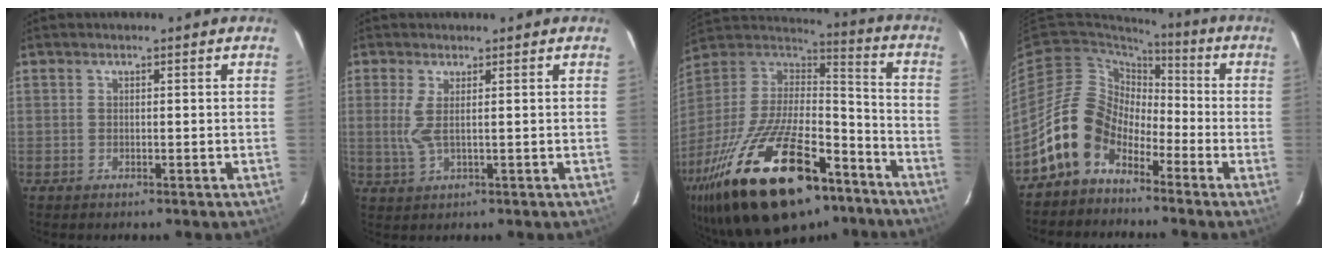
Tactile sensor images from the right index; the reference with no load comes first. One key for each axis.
{"total": 3.6, "fx": 0.6, "fy": 0.5, "fz": 3.5, "tx": -0.079, "ty": -0.005, "tz": 0.011}
{"total": 35.7, "fx": -22.2, "fy": 14.9, "fz": 23.6, "tx": -0.459, "ty": -0.032, "tz": -0.341}
{"total": 12.1, "fx": -7.1, "fy": 8.2, "fz": 5.4, "tx": -0.111, "ty": 0.028, "tz": -0.137}